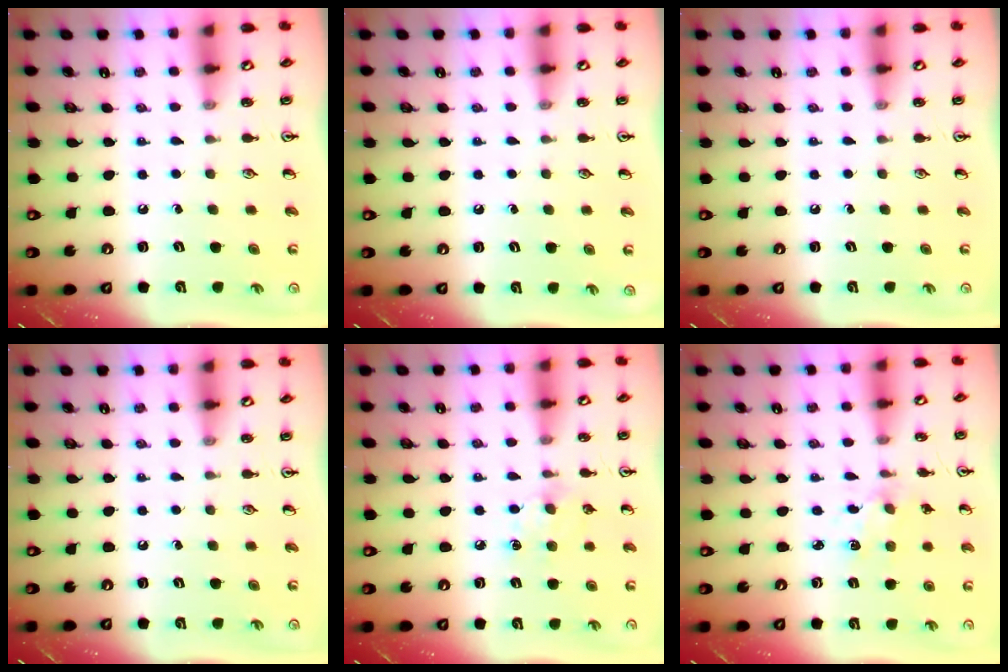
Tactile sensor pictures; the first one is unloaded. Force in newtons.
{"total": 0.0}
{"total": 0.0}
{"total": 0.0}
{"total": 9.0, "press": 9.0, "slide": 0.7}
{"total": 2.4, "press": 2.3, "slide": 0.4}